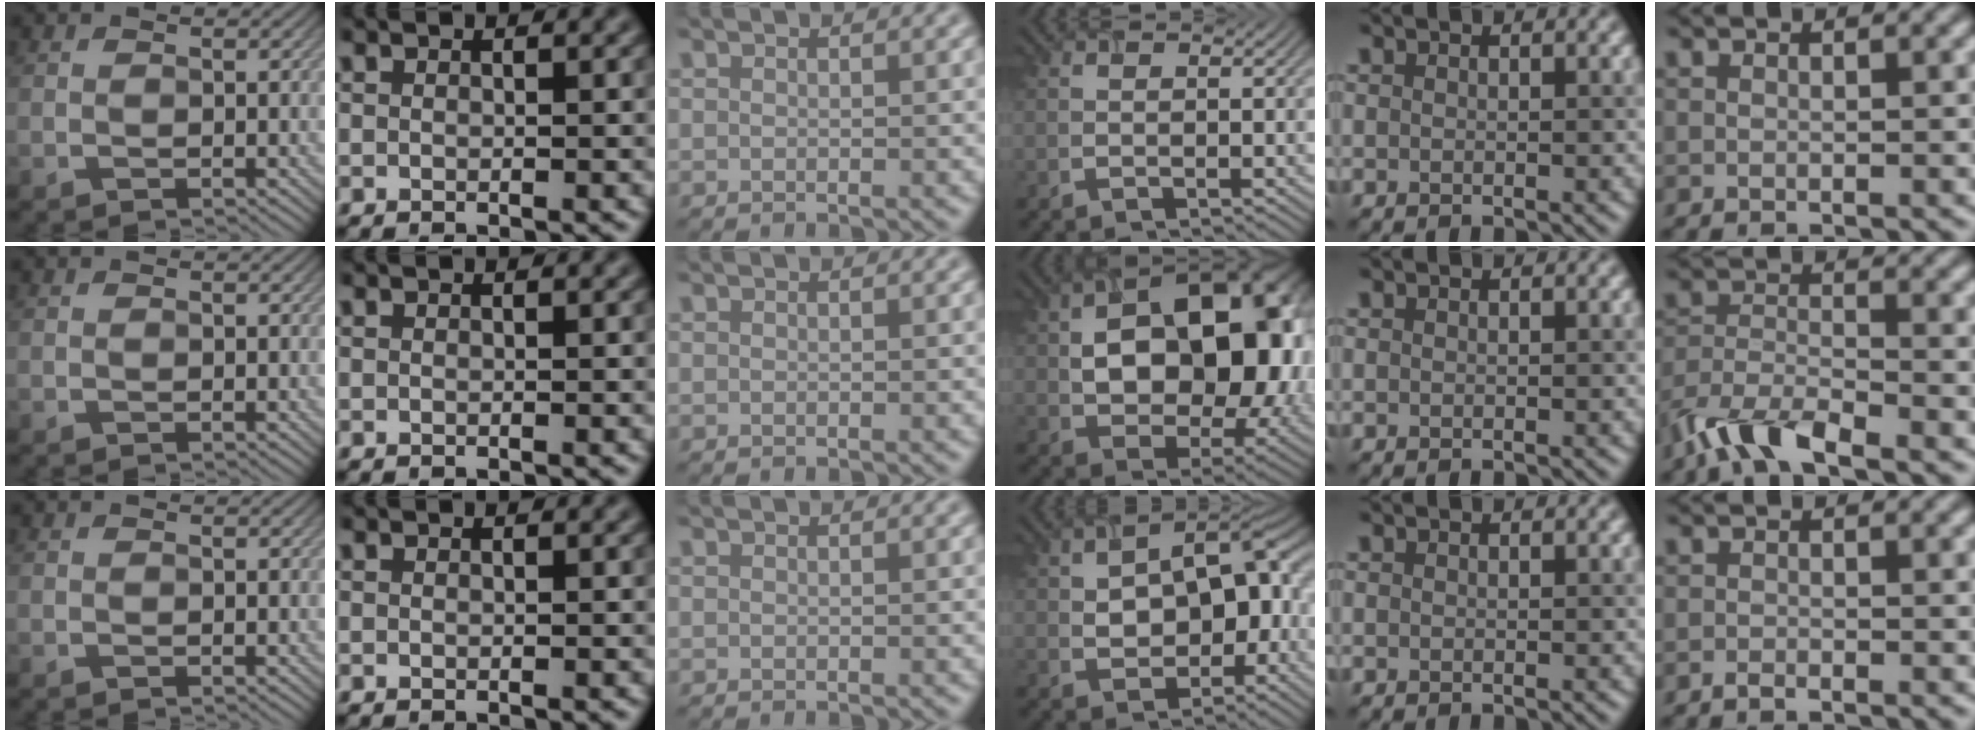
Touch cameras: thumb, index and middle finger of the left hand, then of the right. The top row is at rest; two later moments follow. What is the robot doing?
{"motion": "lift_and_place", "object": "timer"}